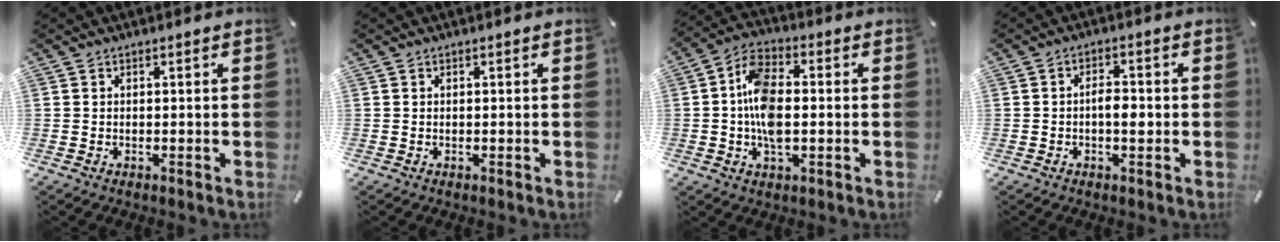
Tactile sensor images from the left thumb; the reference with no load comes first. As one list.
[{"total": 0.0}, {"total": 10.5, "force": [-0.9, 6.1, 8.6], "torque": [-0.179, 0.002, -0.018]}, {"total": 3.9, "force": [-0.7, 1.9, 3.4], "torque": [-0.052, 0.006, -0.014]}]